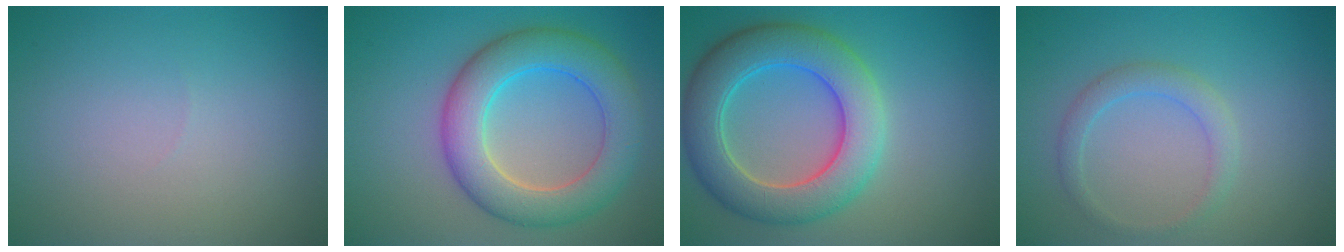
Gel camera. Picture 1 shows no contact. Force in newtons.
{"total": 7.4, "press": 7.4, "slide": 0.2}
{"total": 8.0, "press": 7.9, "slide": 0.7}
{"total": 2.0, "press": 2.0, "slide": 0.3}